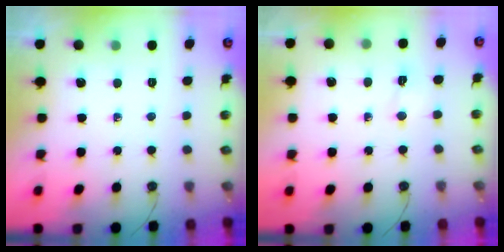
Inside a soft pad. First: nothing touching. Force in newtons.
{"total": 2.6, "press": 2.6, "slide": 0.6}